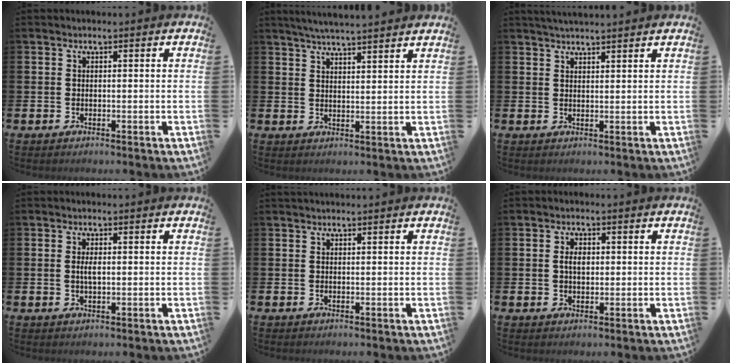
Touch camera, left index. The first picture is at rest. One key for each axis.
{"total": 4.6, "fx": 4.5, "fy": -0.4, "fz": 1.0, "tx": -0.025, "ty": -0.020, "tz": 0.079}
{"total": 1.3, "fx": 1.3, "fy": 0.0, "fz": 0.2, "tx": -0.001, "ty": -0.002, "tz": 0.023}
{"total": 2.0, "fx": 0.3, "fy": 0.8, "fz": 1.8, "tx": -0.032, "ty": 0.002, "tz": 0.002}
{"total": 0.7, "fx": 0.7, "fy": 0.0, "fz": 0.1, "tx": 0.002, "ty": -0.001, "tz": 0.012}
{"total": 2.3, "fx": 0.4, "fy": 1.4, "fz": 1.7, "tx": -0.014, "ty": 0.000, "tz": 0.000}